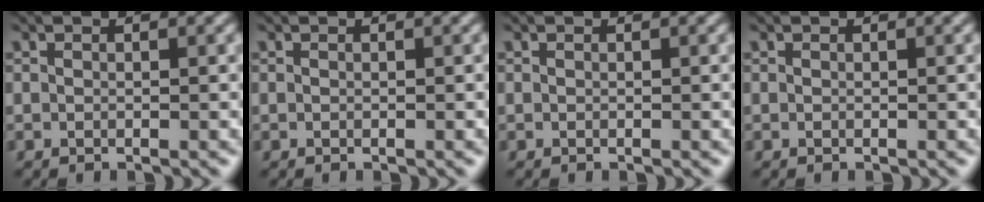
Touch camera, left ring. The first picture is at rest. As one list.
[{"total": 0.0}, {"total": 0.0}, {"total": 0.0}]